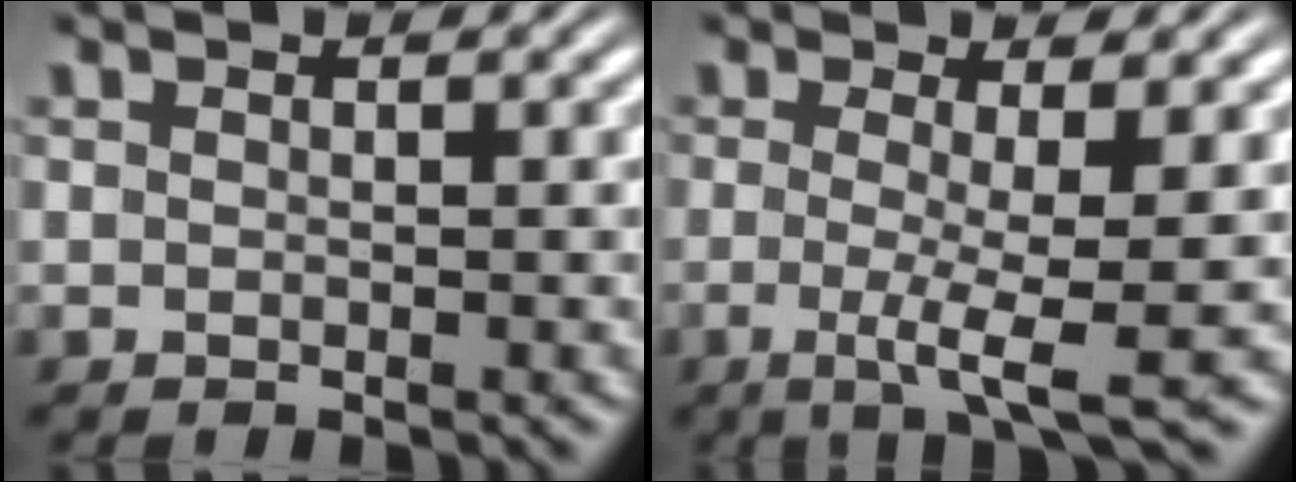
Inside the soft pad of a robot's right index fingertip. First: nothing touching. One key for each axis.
{"total": 4.7, "fx": -1.8, "fy": 0.0, "fz": 4.3, "tx": -0.084, "ty": -0.037, "tz": -0.018}